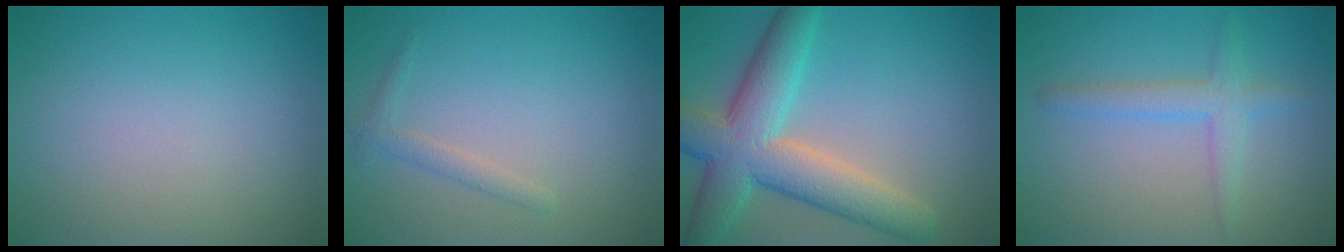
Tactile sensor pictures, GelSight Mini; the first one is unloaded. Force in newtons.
{"total": 1.3, "press": 1.3, "slide": 0.0}
{"total": 8.6, "press": 8.5, "slide": 0.5}
{"total": 2.6, "press": 2.6, "slide": 0.1}